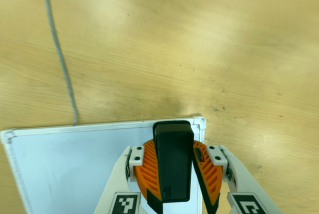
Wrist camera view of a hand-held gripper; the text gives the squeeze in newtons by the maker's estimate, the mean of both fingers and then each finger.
{"total": 8.8, "left": 9.0, "right": 8.6}